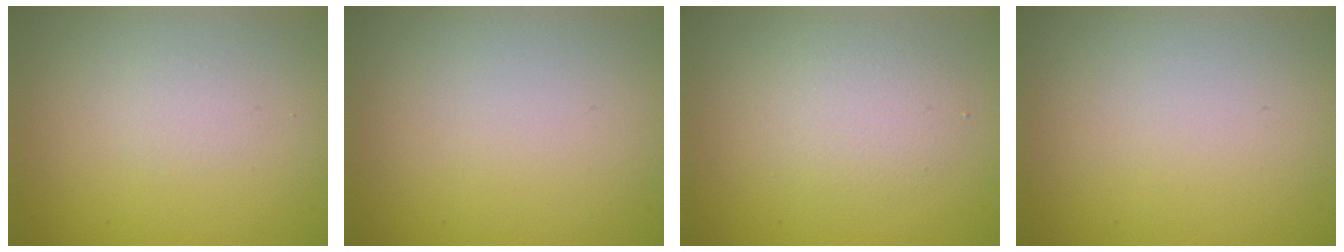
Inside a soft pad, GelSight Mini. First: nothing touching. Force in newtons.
{"total": 0.0}
{"total": 2.4, "press": 2.4, "slide": 0.1}
{"total": 0.0}